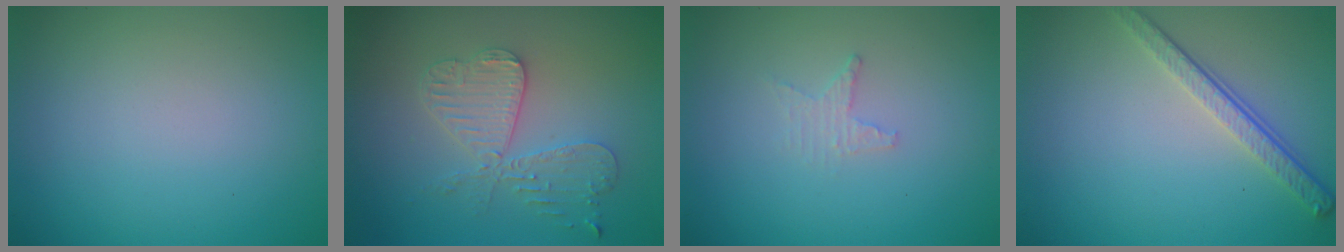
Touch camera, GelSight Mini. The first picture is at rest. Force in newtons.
{"total": 4.4, "press": 3.8, "slide": 2.2}
{"total": 1.2, "press": 1.2, "slide": 0.4}
{"total": 3.6, "press": 2.6, "slide": 2.4}